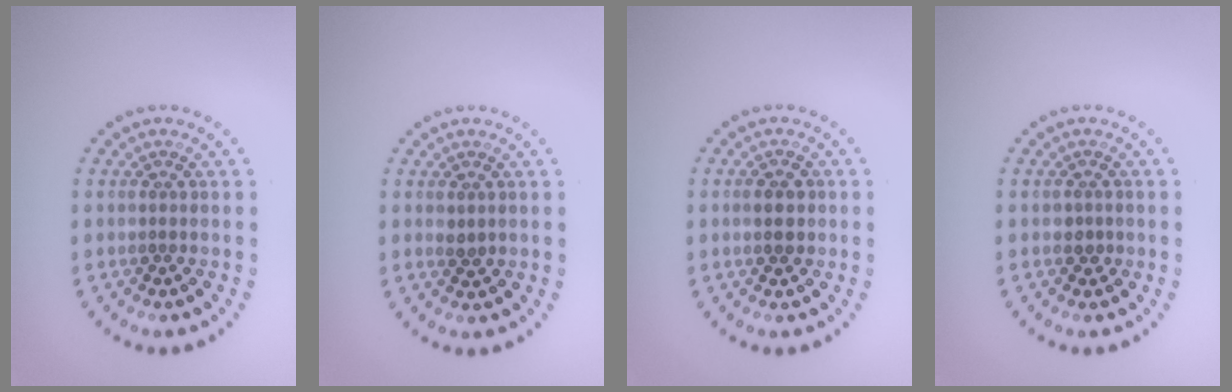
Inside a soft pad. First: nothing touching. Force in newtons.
{"total": 0.8, "press": 0.8, "slide": 0.2}
{"total": 1.7, "press": 1.7, "slide": 0.2}
{"total": 0.9, "press": 0.8, "slide": 0.5}